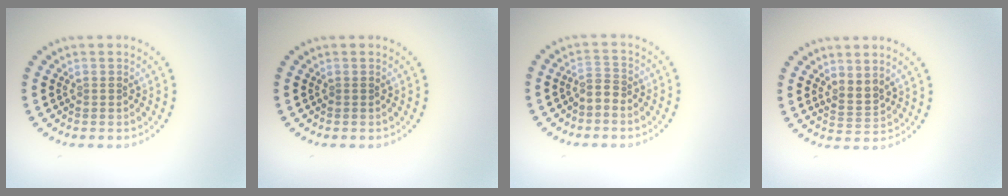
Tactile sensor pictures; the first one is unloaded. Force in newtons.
{"total": 0.0}
{"total": 1.6, "press": 1.2, "slide": 1.0}
{"total": 2.0, "press": 1.5, "slide": 1.4}